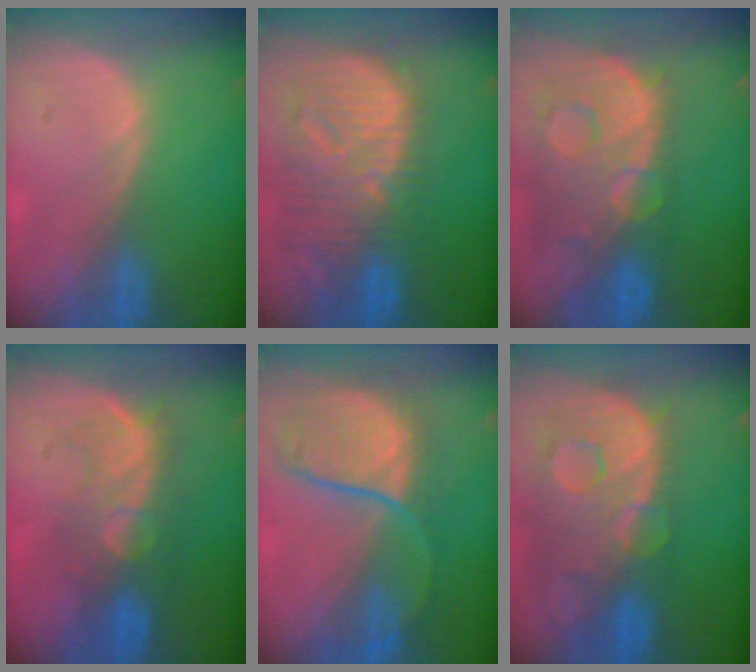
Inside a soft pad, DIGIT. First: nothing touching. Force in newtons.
{"total": 13.2, "press": 11.5, "slide": 6.6}
{"total": 13.8, "press": 11.2, "slide": 8.1}
{"total": 8.1, "press": 7.9, "slide": 1.8}
{"total": 9.1, "press": 8.7, "slide": 2.9}
{"total": 13.7, "press": 11.1, "slide": 8.0}